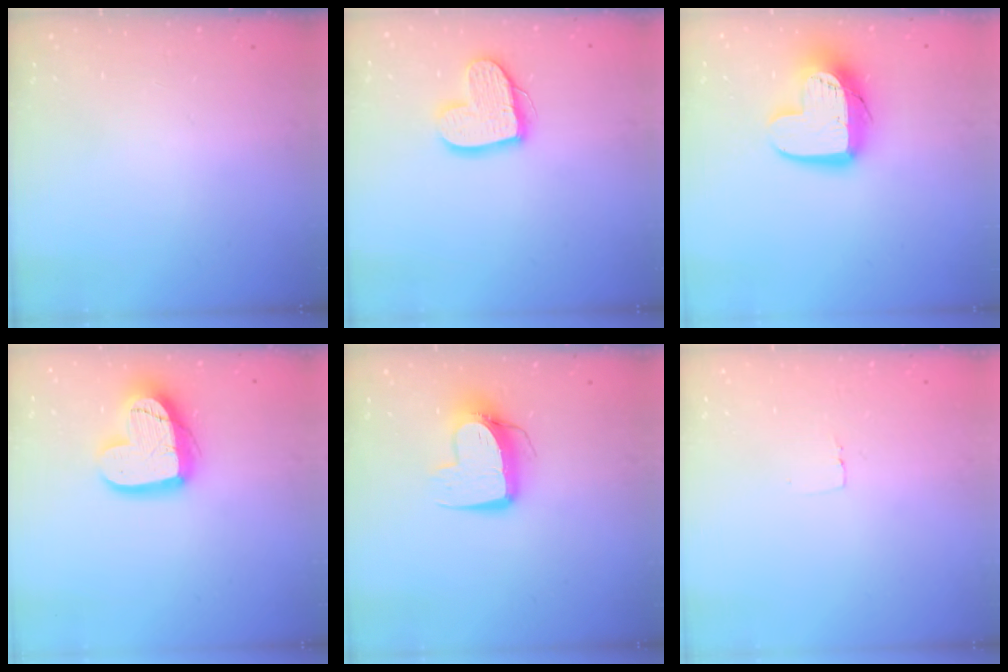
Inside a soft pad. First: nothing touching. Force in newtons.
{"total": 14.0, "press": 13.9, "slide": 1.2}
{"total": 13.9, "press": 13.9, "slide": 1.0}
{"total": 16.1, "press": 16.1, "slide": 1.0}
{"total": 10.2, "press": 10.1, "slide": 1.1}
{"total": 2.3, "press": 2.3, "slide": 0.1}